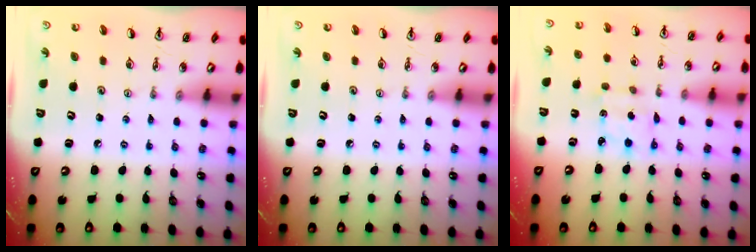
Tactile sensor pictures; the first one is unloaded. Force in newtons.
{"total": 0.0}
{"total": 2.9, "press": 2.8, "slide": 0.6}